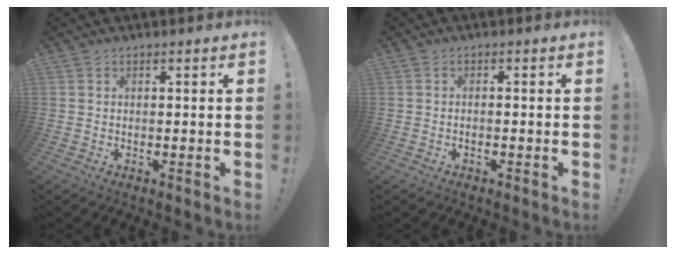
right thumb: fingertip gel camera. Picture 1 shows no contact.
{"total": 1.3, "force": [-1.1, -0.1, 0.7], "torque": [-0.020, 0.004, -0.018]}